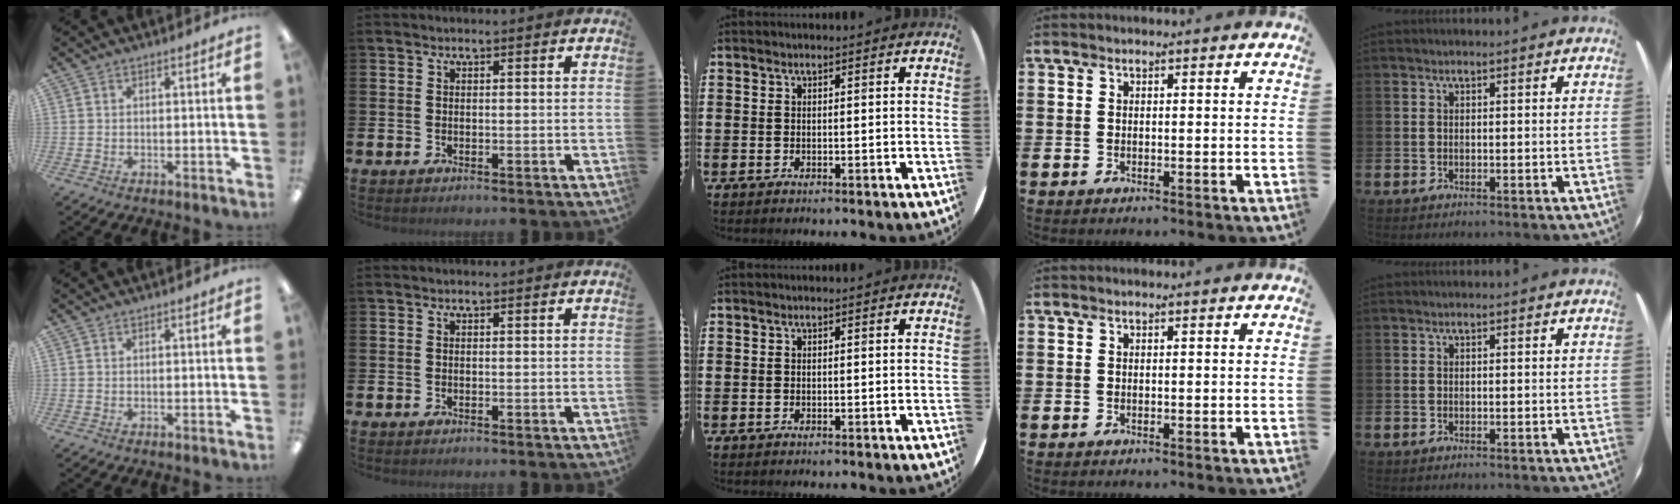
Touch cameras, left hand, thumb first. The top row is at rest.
{}